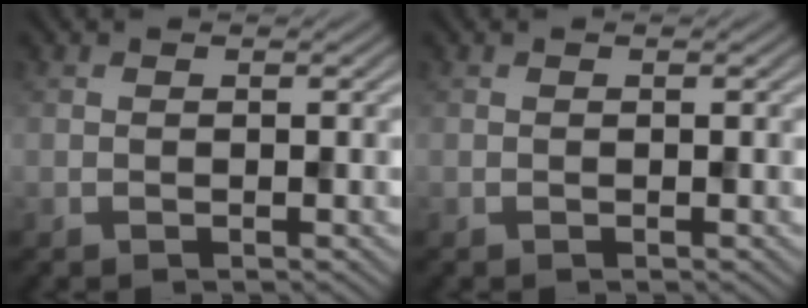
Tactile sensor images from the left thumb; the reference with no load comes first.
{"total": 0.0}